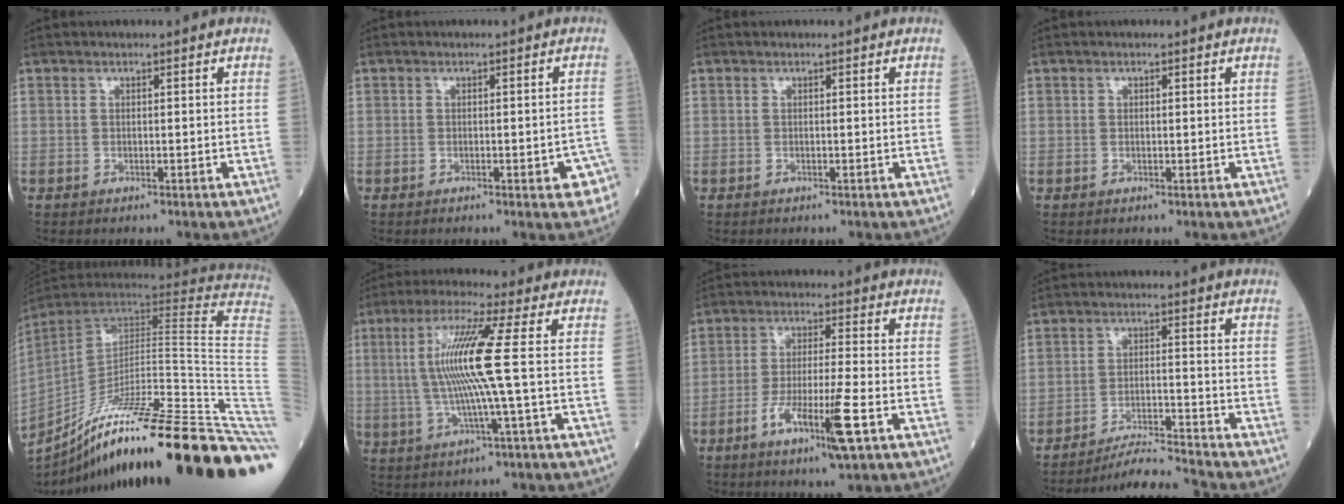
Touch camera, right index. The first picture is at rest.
{"total": 3.5, "force": [-1.4, 0.9, 3.1], "torque": [-0.029, 0.008, -0.011]}
{"total": 0.0}
{"total": 0.0}
{"total": 38.2, "force": [-25.9, -1.5, 28.0], "torque": [-0.270, -0.047, -0.376]}
{"total": 10.7, "force": [0.7, -1.3, 10.6], "torque": [-0.217, 0.004, 0.012]}
{"total": 9.5, "force": [-4.2, 0.1, 8.5], "torque": [-0.158, -0.014, -0.072]}
{"total": 7.4, "force": [-7.1, -2.1, 0.8], "torque": [-0.013, -0.009, -0.128]}